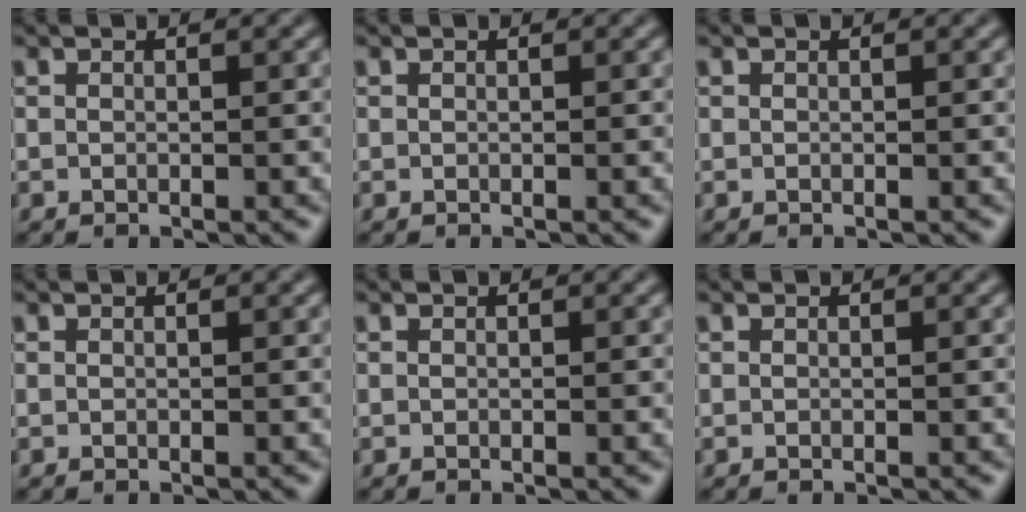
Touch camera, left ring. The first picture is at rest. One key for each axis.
{"total": 0.0}
{"total": 0.0}
{"total": 0.0}
{"total": 0.0}
{"total": 0.0}